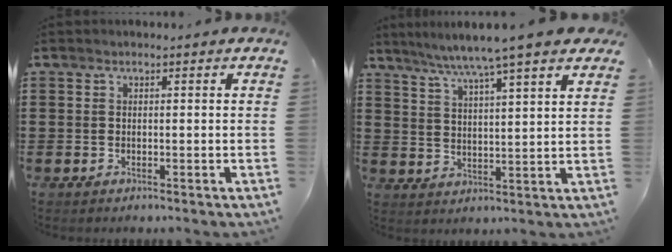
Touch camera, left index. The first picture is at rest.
{"total": 6.6, "force": [5.3, -0.7, 3.8], "torque": [-0.091, -0.026, 0.088]}